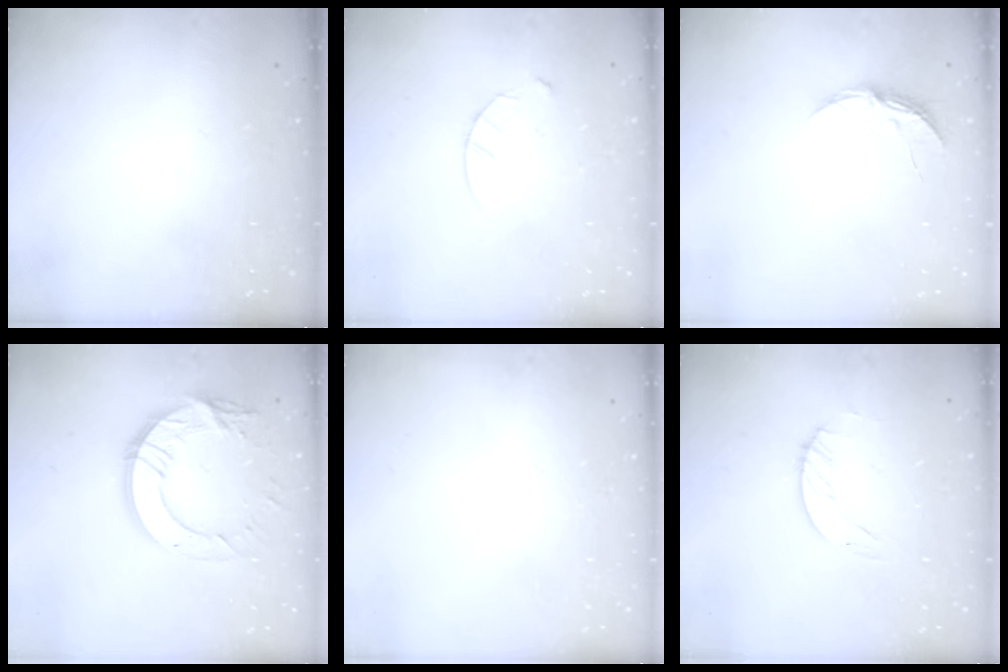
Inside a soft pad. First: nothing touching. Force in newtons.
{"total": 4.1, "press": 4.1, "slide": 0.5}
{"total": 5.3, "press": 5.3, "slide": 0.5}
{"total": 15.4, "press": 15.3, "slide": 1.3}
{"total": 0.0}
{"total": 1.2, "press": 1.2, "slide": 0.2}